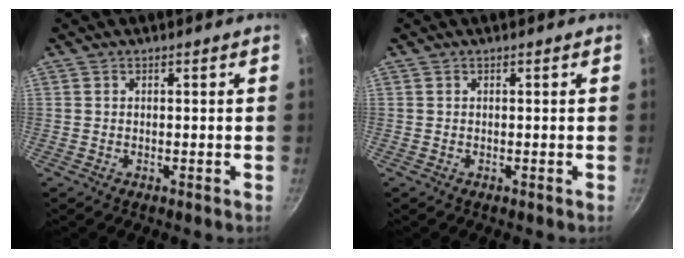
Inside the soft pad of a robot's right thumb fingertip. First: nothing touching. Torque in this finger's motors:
{"motor_torque": [-0.01, -0.01, 0.01, -0.01, 0.00]}